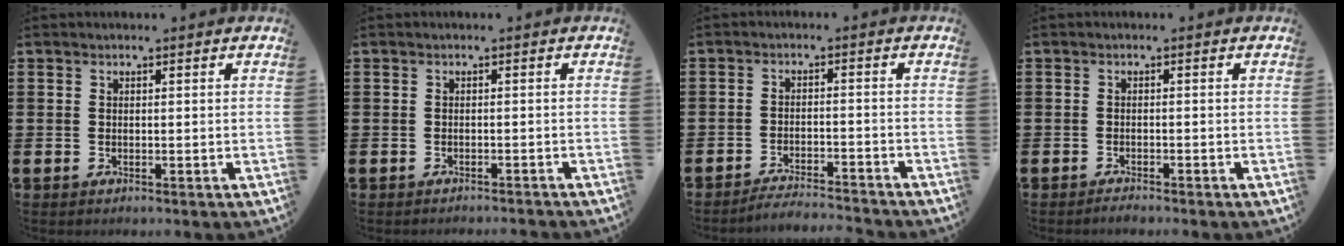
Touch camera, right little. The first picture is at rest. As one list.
[{"total": 0.7, "force": [-0.7, -0.1, 0.0], "torque": [-0.001, -0.001, -0.015]}, {"total": 2.8, "force": [-2.8, -0.1, 0.3], "torque": [-0.007, 0.005, -0.058]}, {"total": 0.9, "force": [-0.9, 0.0, 0.2], "torque": [-0.006, -0.003, -0.017]}]